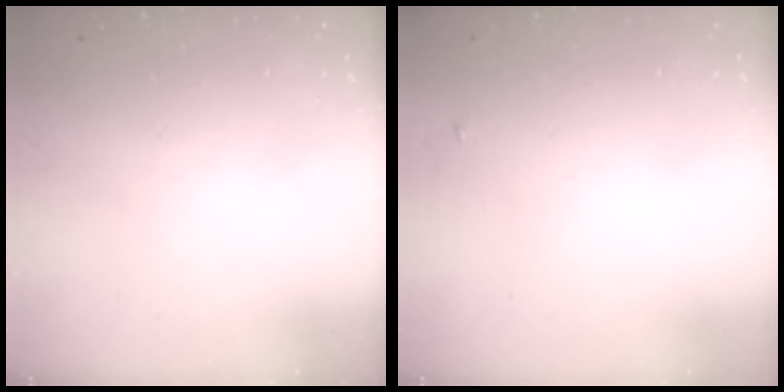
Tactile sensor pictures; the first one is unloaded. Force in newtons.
{"total": 2.3, "press": 2.3, "slide": 0.2}